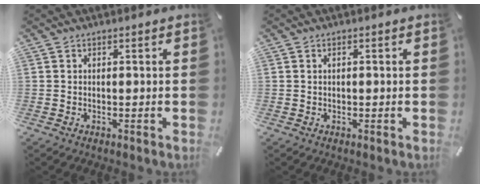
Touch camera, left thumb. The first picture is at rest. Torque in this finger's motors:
{"motor_torque": [-0.24, -0.41, -0.01, 0.23, 0.00]}